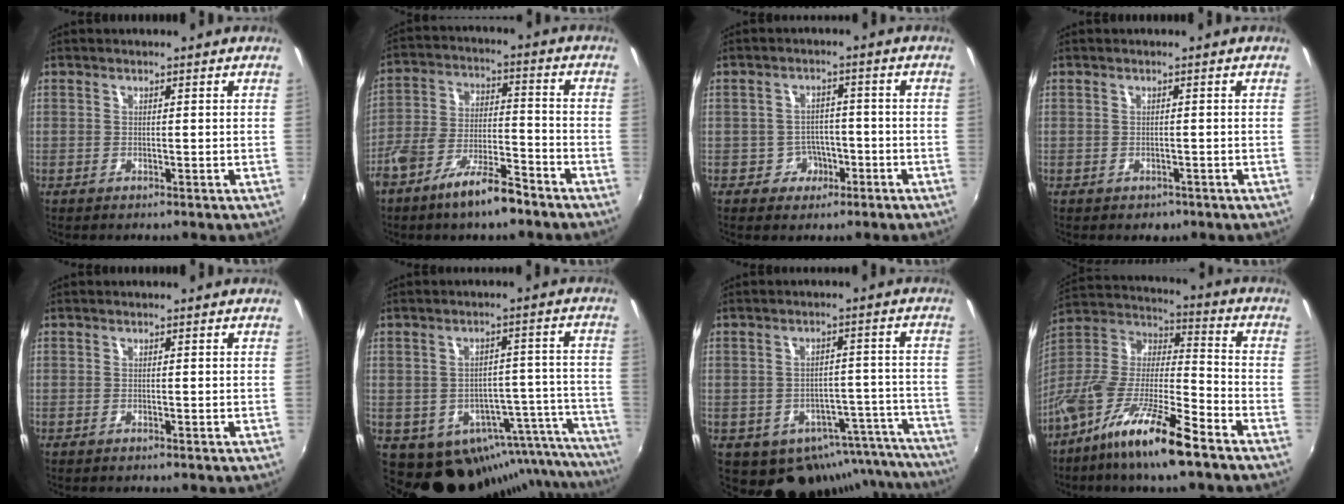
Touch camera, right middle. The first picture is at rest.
{"total": 10.4, "force": [-7.1, 3.1, 6.9], "torque": [-0.135, 0.004, -0.122]}
{"total": 4.3, "force": [-2.1, 3.7, 0.7], "torque": [-0.017, 0.013, -0.025]}
{"total": 1.8, "force": [-1.0, 1.4, 0.6], "torque": [-0.013, -0.006, -0.011]}
{"total": 0.0}
{"total": 21.0, "force": [-13.6, 11.6, 11.0], "torque": [-0.145, 0.005, -0.154]}
{"total": 16.9, "force": [-12.7, 9.2, 6.3], "torque": [-0.091, 0.023, -0.136]}
{"total": 18.4, "force": [-12.0, 3.6, 13.5], "torque": [-0.255, -0.017, -0.229]}